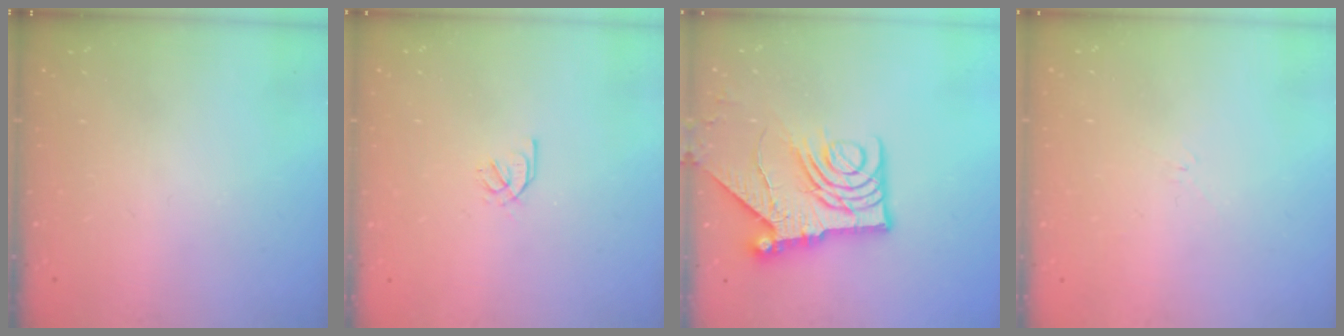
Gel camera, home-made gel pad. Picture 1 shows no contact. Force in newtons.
{"total": 1.8, "press": 1.8, "slide": 0.4}
{"total": 15.5, "press": 15.4, "slide": 1.7}
{"total": 2.6, "press": 2.5, "slide": 0.6}